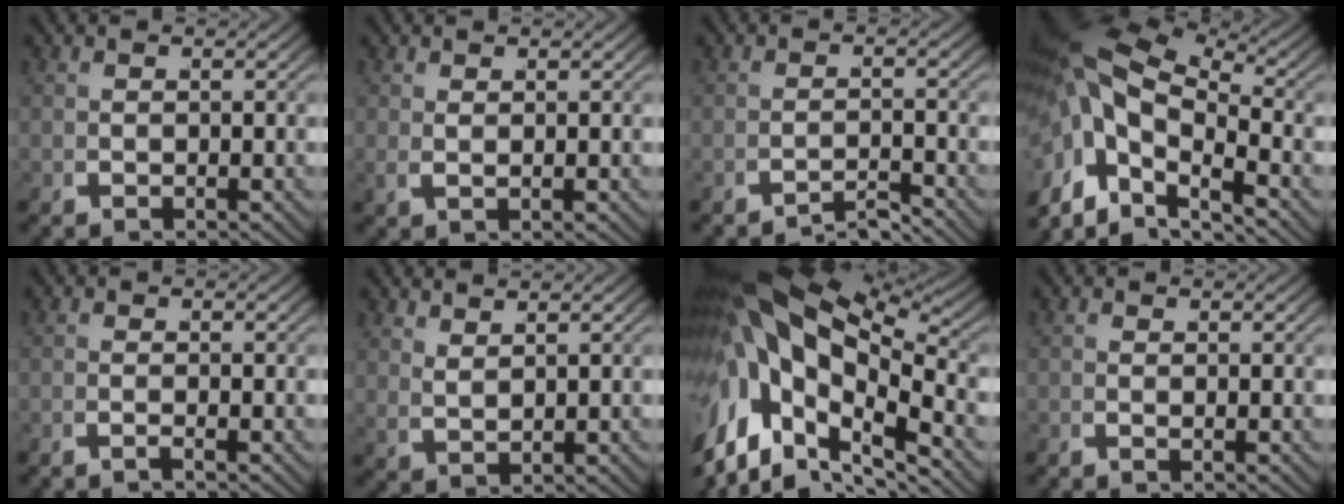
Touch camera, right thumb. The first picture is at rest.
{"total": 0.9, "force": [0.5, -0.7, 0.3], "torque": [0.002, 0.007, 0.009]}
{"total": 3.0, "force": [-2.7, -1.1, -0.7], "torque": [0.027, 0.007, -0.057]}
{"total": 10.1, "force": [-0.8, 6.5, 7.6], "torque": [-0.163, -0.018, -0.021]}
{"total": 1.5, "force": [-0.6, -1.1, -0.8], "torque": [0.021, 0.011, -0.022]}
{"total": 1.5, "force": [1.3, -0.2, 0.8], "torque": [-0.011, 0.011, 0.022]}
{"total": 14.4, "force": [-0.8, 8.6, 11.5], "torque": [-0.225, -0.023, -0.002]}
{"total": 0.6, "force": [-0.1, -0.5, -0.3], "torque": [0.009, 0.006, -0.007]}